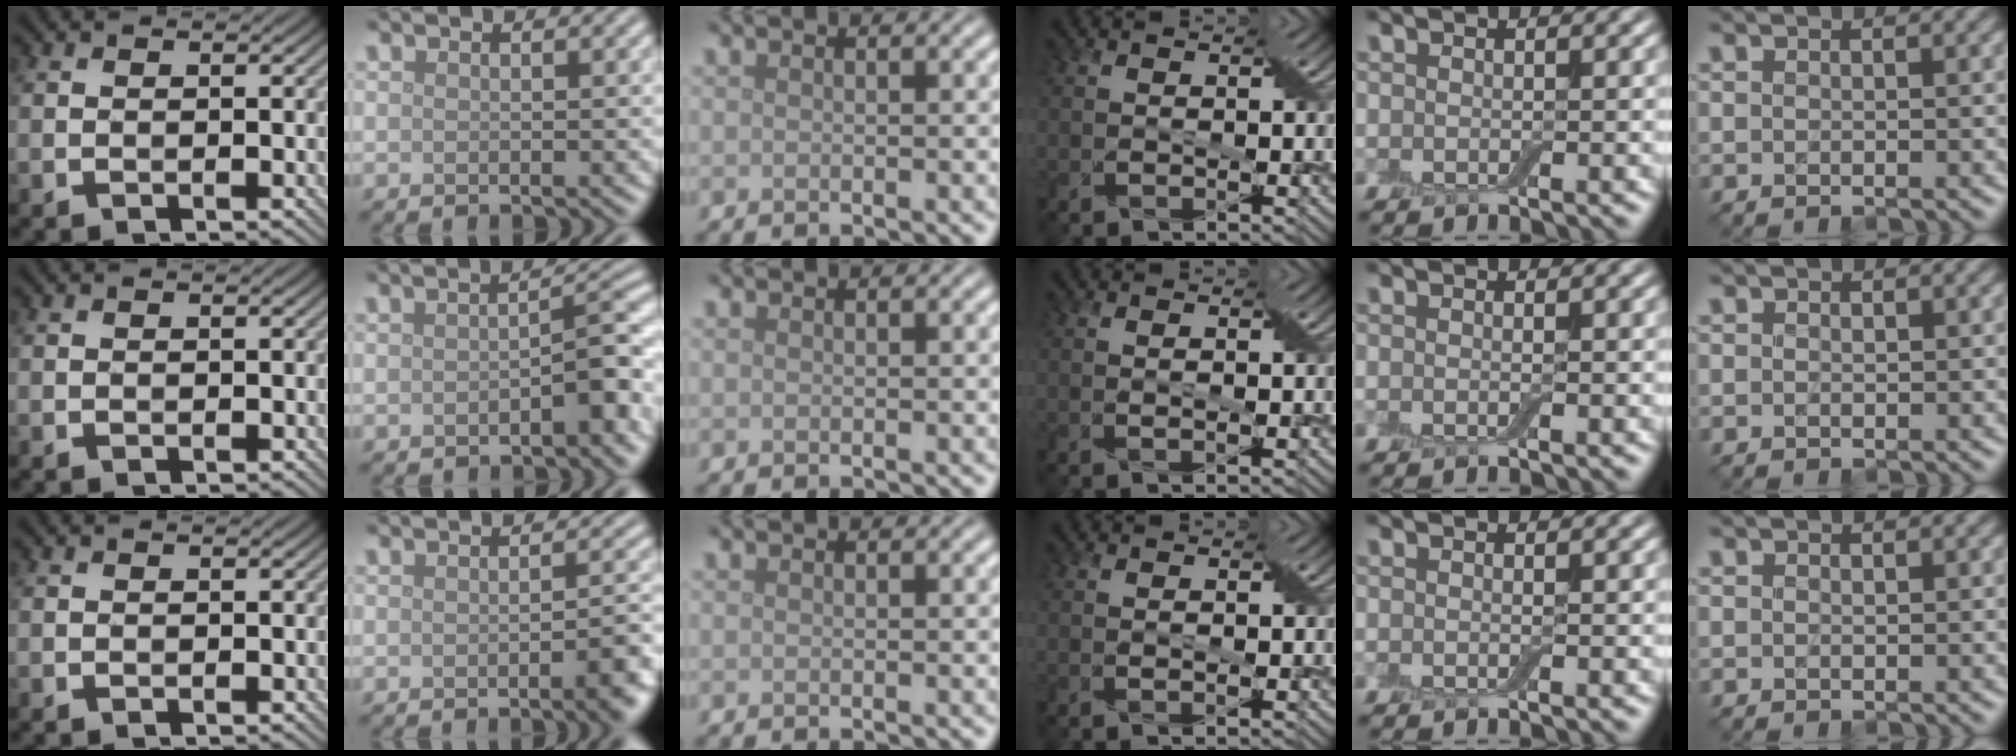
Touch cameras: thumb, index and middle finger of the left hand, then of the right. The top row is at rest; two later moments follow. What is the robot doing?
{"motion": "cut", "object": "cling film"}